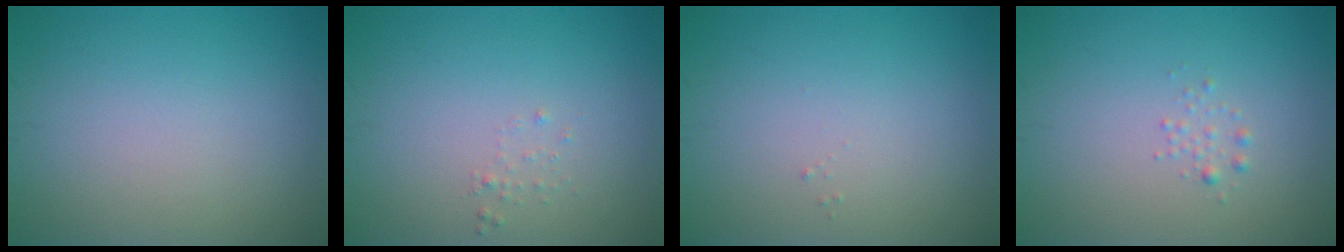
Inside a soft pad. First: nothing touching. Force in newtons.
{"total": 0.5, "press": 0.5, "slide": 0.1}
{"total": 0.0}
{"total": 0.8, "press": 0.8, "slide": 0.0}